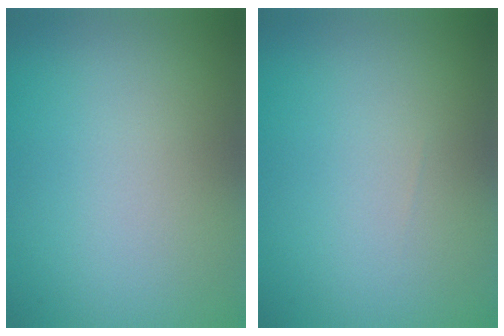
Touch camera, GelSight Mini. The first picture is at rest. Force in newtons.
{"total": 0.0}